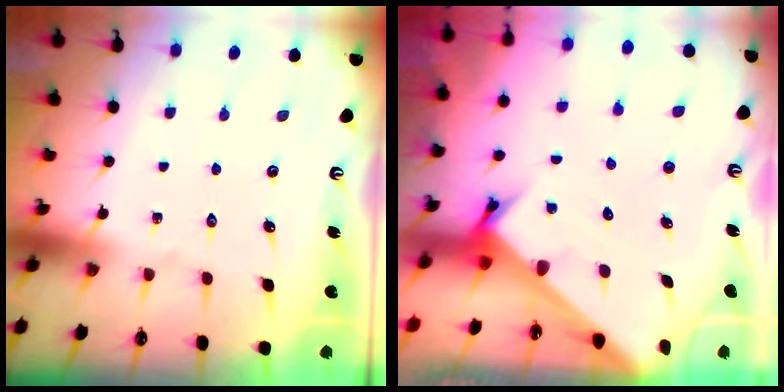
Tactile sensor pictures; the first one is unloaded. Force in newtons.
{"total": 2.6, "press": 2.6, "slide": 0.2}